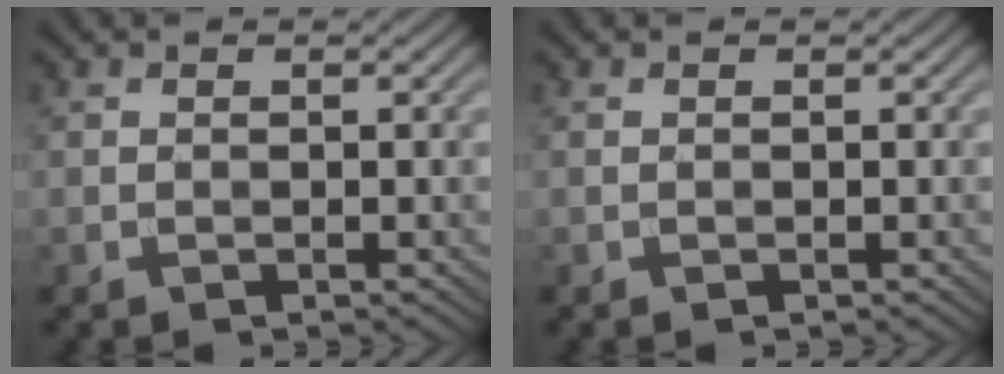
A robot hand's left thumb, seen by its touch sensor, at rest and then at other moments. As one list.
[{"total": 0.0}]